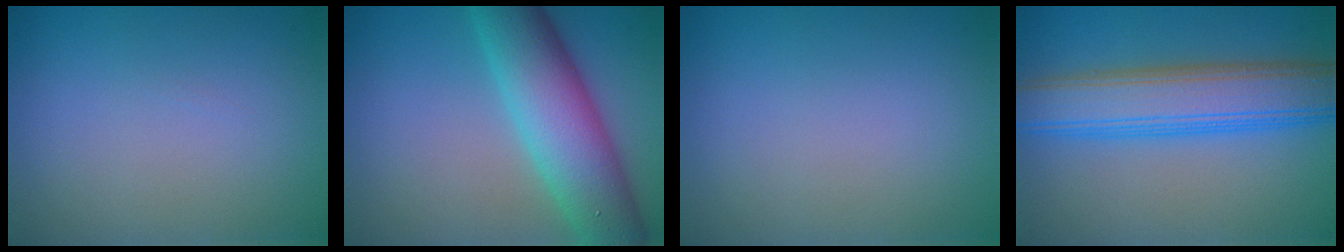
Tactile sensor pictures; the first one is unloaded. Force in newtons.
{"total": 8.7, "press": 8.7, "slide": 0.1}
{"total": 0.0}
{"total": 7.5, "press": 7.5, "slide": 0.4}